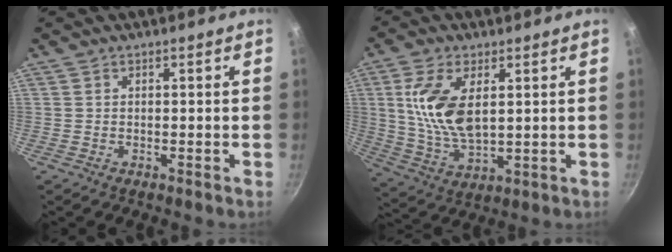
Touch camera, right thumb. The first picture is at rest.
{"total": 12.7, "force": [3.0, 6.4, 10.5], "torque": [-0.202, -0.015, 0.065]}